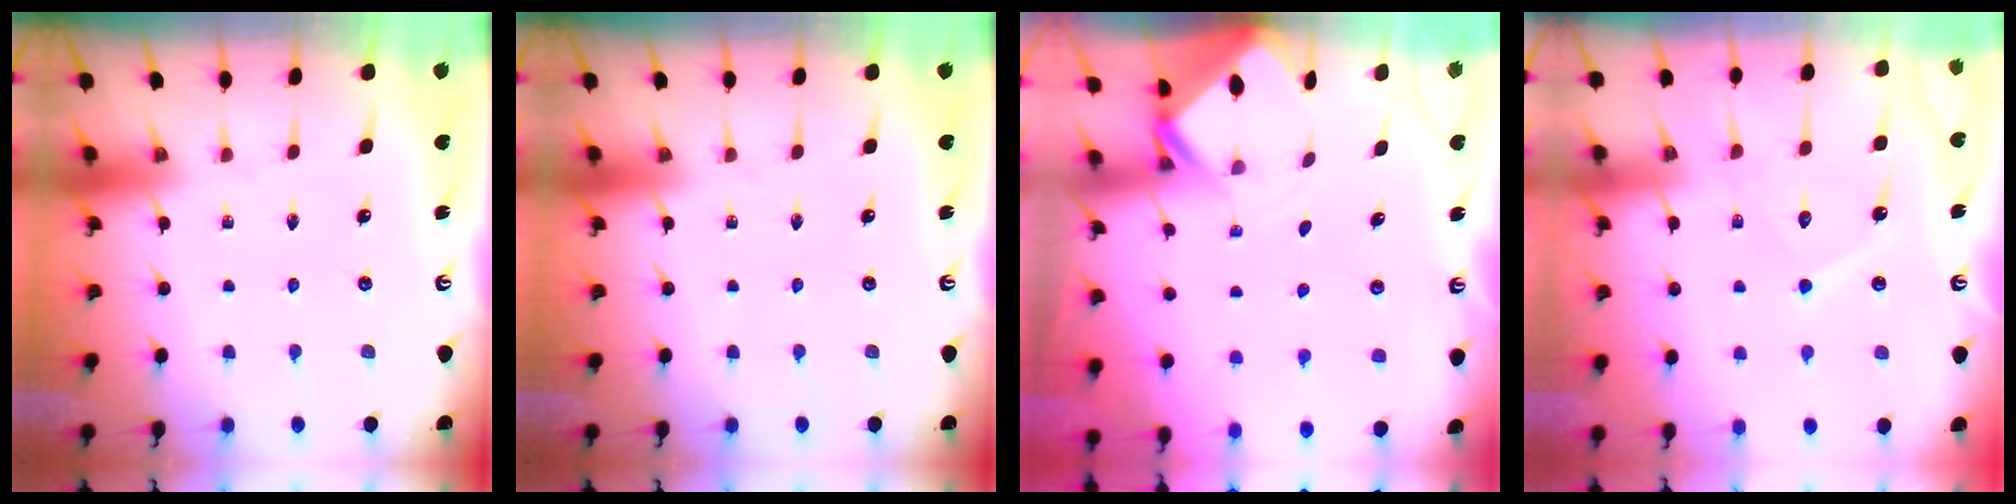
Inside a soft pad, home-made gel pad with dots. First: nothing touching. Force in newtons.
{"total": 0.0}
{"total": 2.6, "press": 2.6, "slide": 0.1}
{"total": 12.8, "press": 12.7, "slide": 1.1}